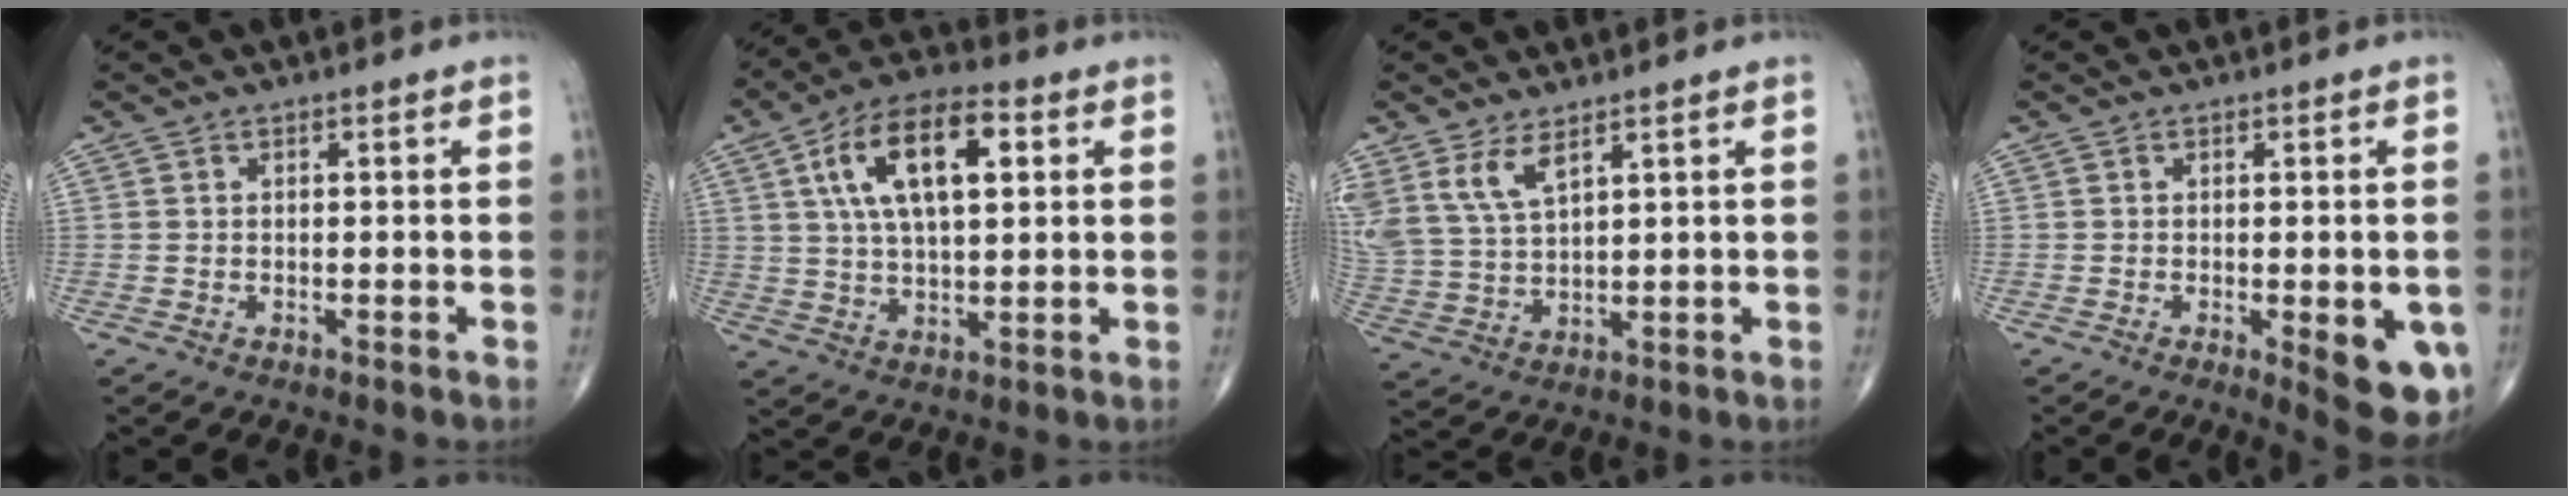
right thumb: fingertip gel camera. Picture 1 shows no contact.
{"total": 15.3, "force": [4.7, 7.1, 12.8], "torque": [-0.219, 0.009, 0.078]}
{"total": 8.5, "force": [5.1, 3.7, 5.7], "torque": [-0.116, -0.018, 0.116]}
{"total": 9.4, "force": [-2.7, 3.0, 8.5], "torque": [-0.088, -0.014, -0.027]}